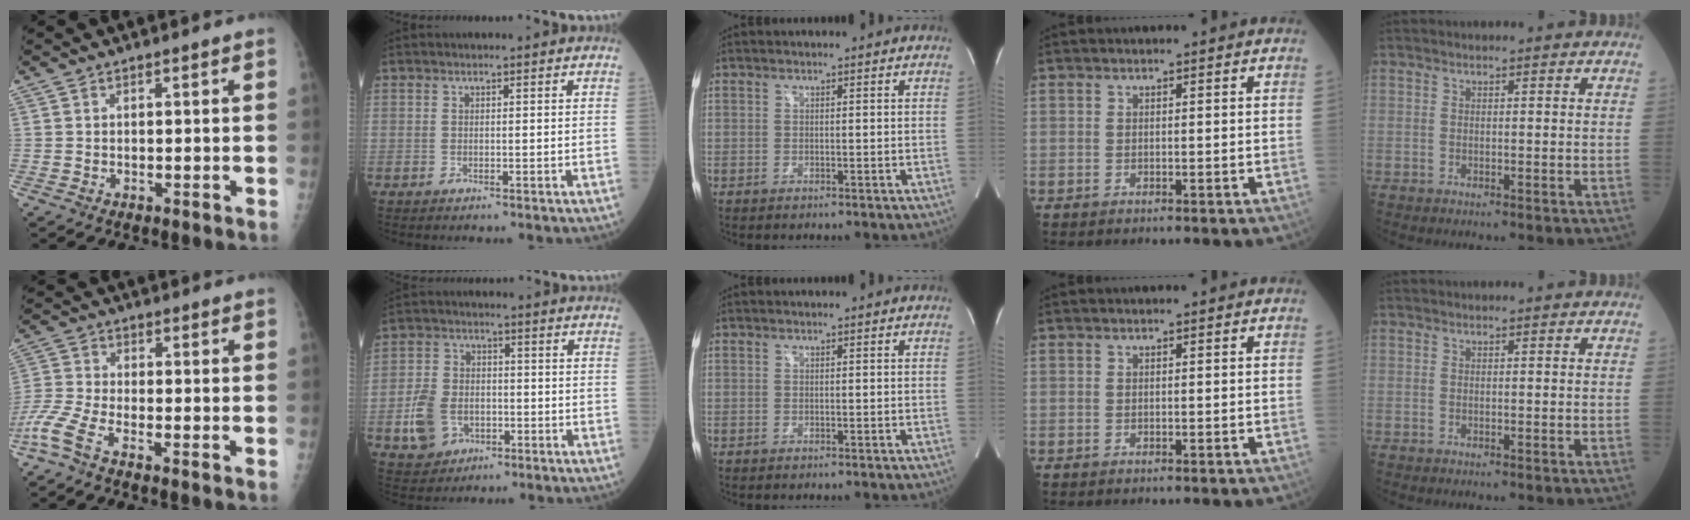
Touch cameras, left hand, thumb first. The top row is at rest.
{"thumb": {"total": 6.2, "force": [-4.3, 1.1, 4.4], "torque": [-0.116, 0.000, -0.102]}, "index": {"total": 7.9, "force": [-2.7, 6.2, 4.1], "torque": [-0.101, 0.011, -0.042]}}